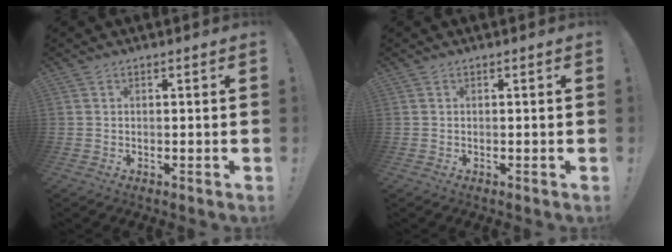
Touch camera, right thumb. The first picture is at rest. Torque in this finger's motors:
{"motor_torque": [0.00, 0.00, -0.01, 0.08, 0.01]}